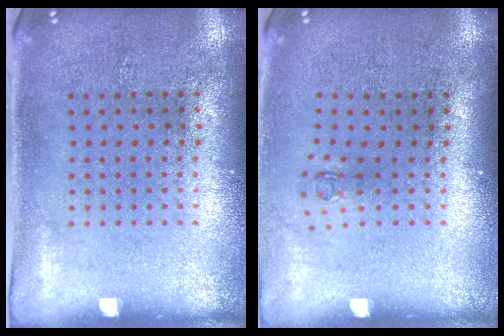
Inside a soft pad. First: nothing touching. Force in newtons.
{"total": 0.6, "press": 0.3, "slide": 0.6}